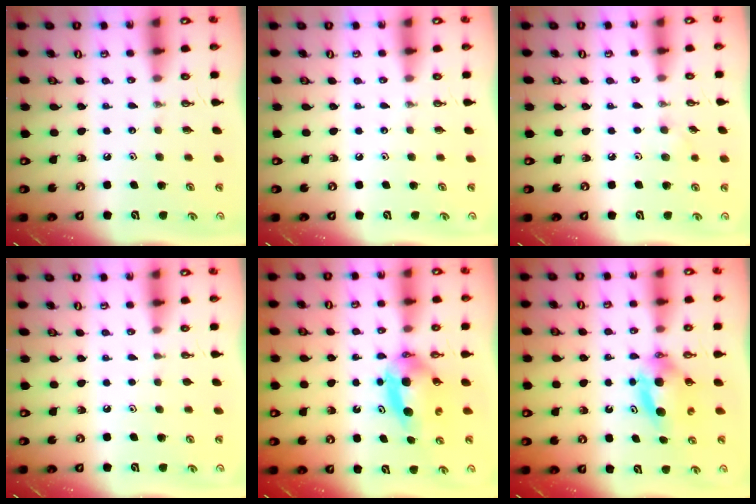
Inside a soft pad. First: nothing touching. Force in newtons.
{"total": 1.0, "press": 0.0, "slide": 1.0}
{"total": 5.2, "press": 5.0, "slide": 1.4}
{"total": 1.2, "press": 0.5, "slide": 1.0}
{"total": 6.6, "press": 5.7, "slide": 3.4}
{"total": 6.6, "press": 6.2, "slide": 2.5}